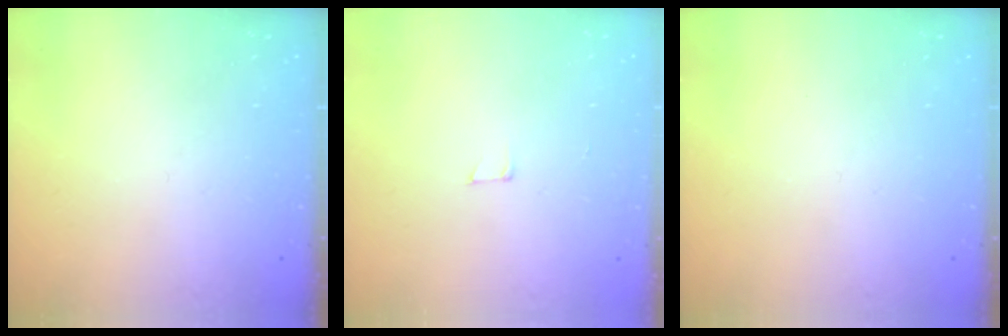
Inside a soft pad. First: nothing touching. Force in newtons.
{"total": 2.9, "press": 2.9, "slide": 0.2}
{"total": 0.0}